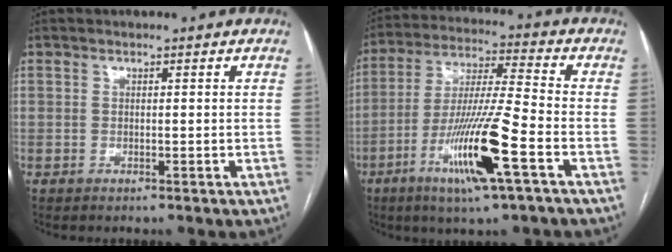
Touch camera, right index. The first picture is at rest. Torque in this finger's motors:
{"motor_torque": [1.94, -0.20, 0.77, 0.21]}